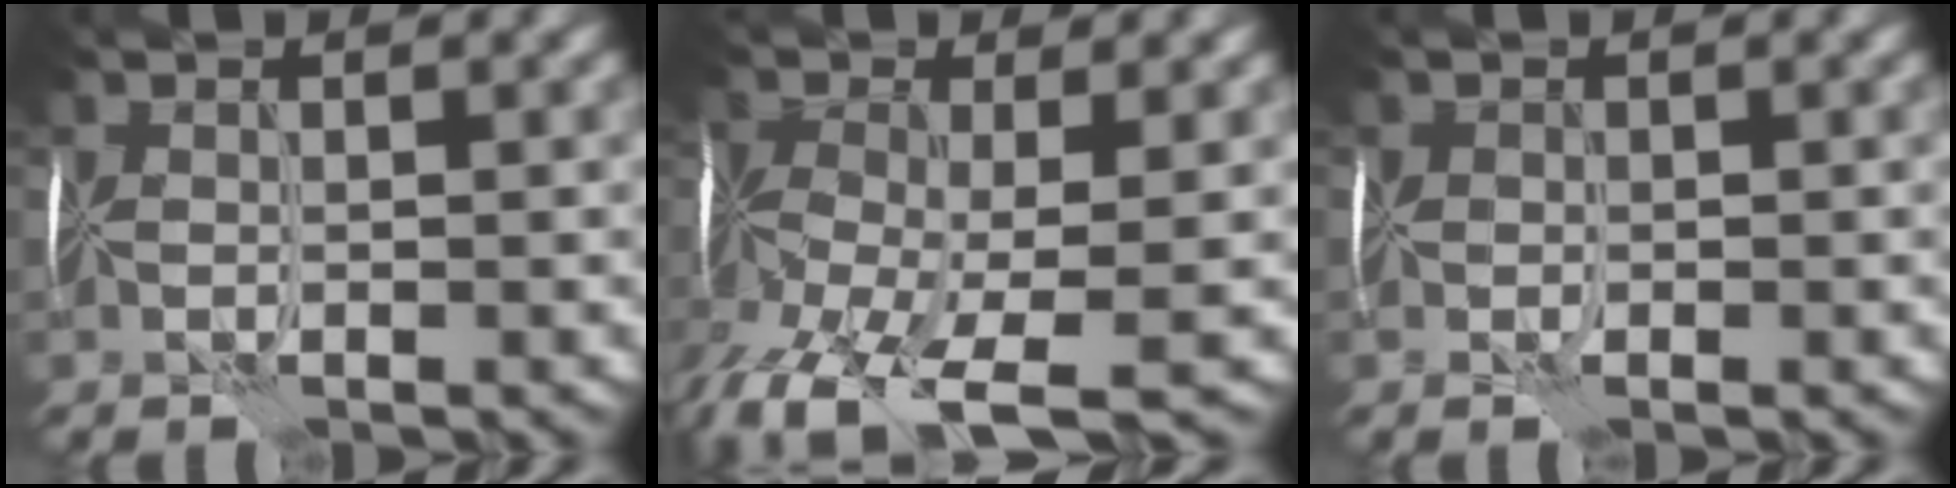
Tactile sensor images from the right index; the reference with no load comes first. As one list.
[{"total": 9.3, "force": [-4.7, 4.1, 6.8], "torque": [-0.155, -0.019, -0.085]}, {"total": 1.0, "force": [-0.5, 0.5, 0.6], "torque": [-0.008, 0.000, -0.012]}]